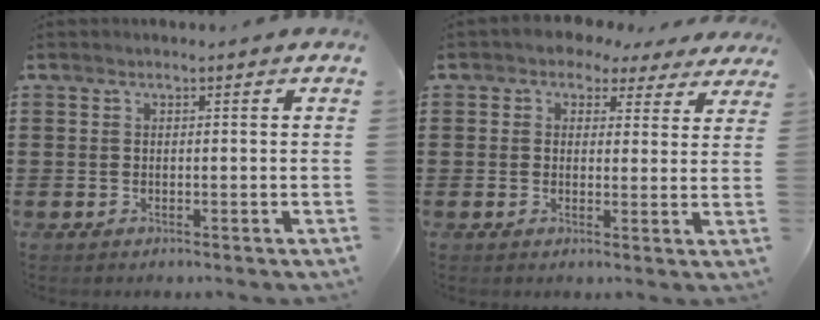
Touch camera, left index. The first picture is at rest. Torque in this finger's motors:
{"motor_torque": [2.14, 0.00, 0.51, 0.01]}